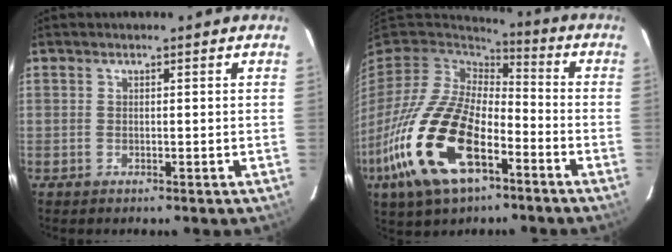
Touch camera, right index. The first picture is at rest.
{"total": 23.3, "force": [-9.9, 11.5, 17.8], "torque": [-0.391, -0.037, -0.184]}